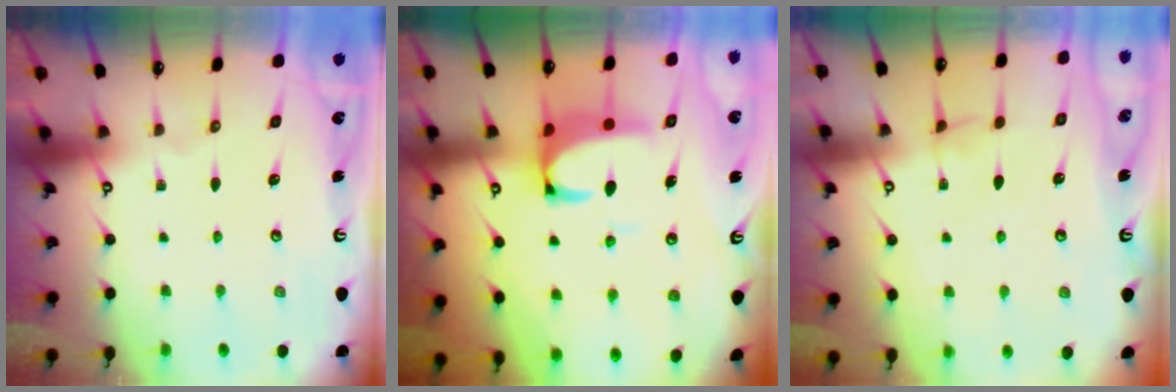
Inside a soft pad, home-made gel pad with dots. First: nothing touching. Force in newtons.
{"total": 3.8, "press": 3.6, "slide": 1.2}
{"total": 2.8, "press": 2.7, "slide": 0.4}